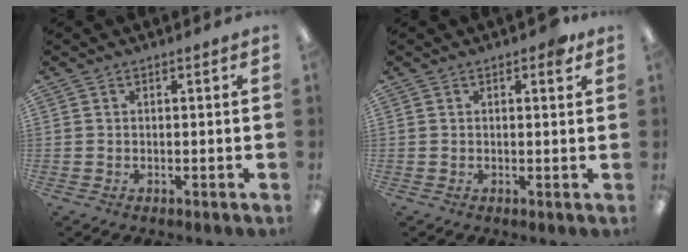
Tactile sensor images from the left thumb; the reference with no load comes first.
{"total": 2.1, "force": [1.2, 0.9, 1.5], "torque": [-0.010, -0.006, 0.014]}